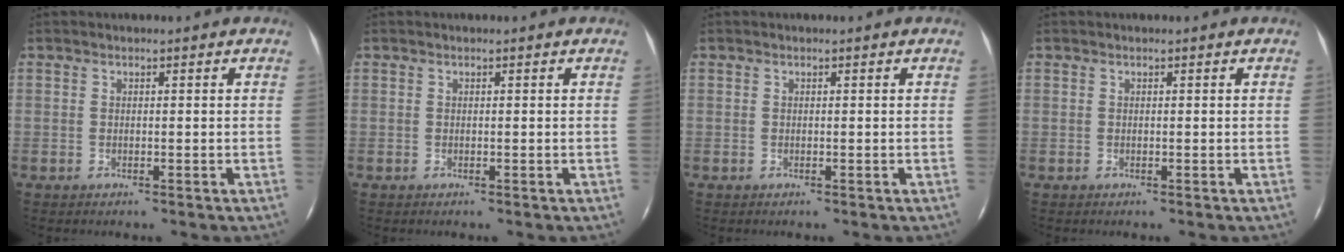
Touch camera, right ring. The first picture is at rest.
{"total": 0.0}
{"total": 0.0}
{"total": 0.0}